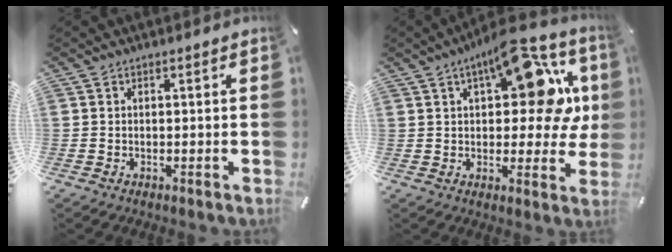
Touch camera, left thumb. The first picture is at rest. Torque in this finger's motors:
{"motor_torque": [0.68, 1.00, 1.98, -0.79, 0.18]}